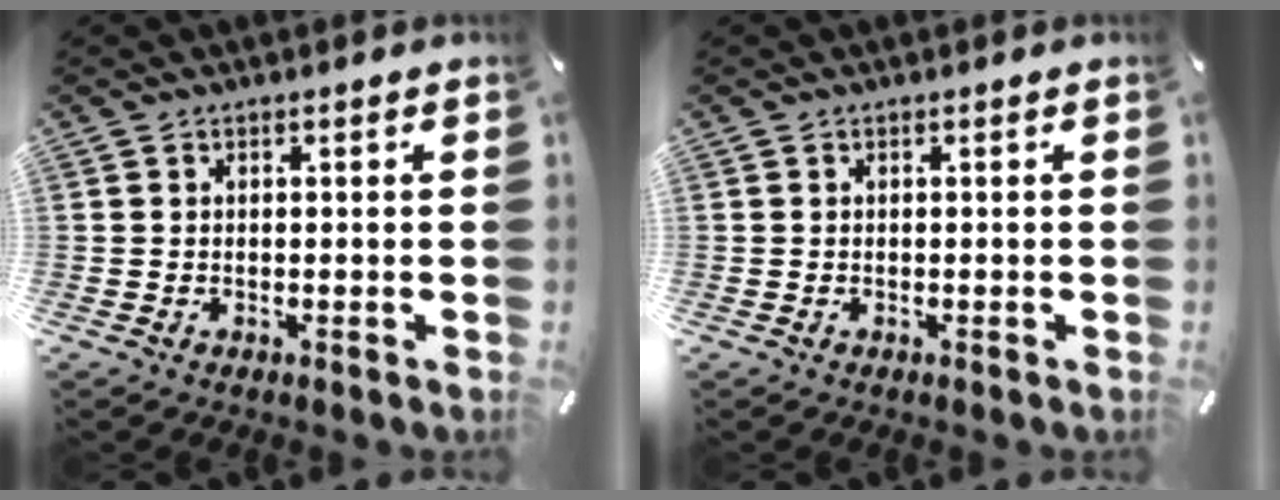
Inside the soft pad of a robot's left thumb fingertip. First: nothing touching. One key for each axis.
{"total": 0.0}